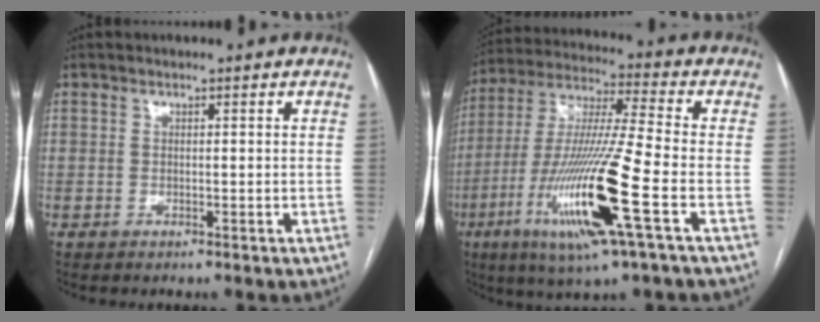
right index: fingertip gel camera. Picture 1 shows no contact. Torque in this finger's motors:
{"motor_torque": [2.14, 0.00, 1.06, 0.21]}